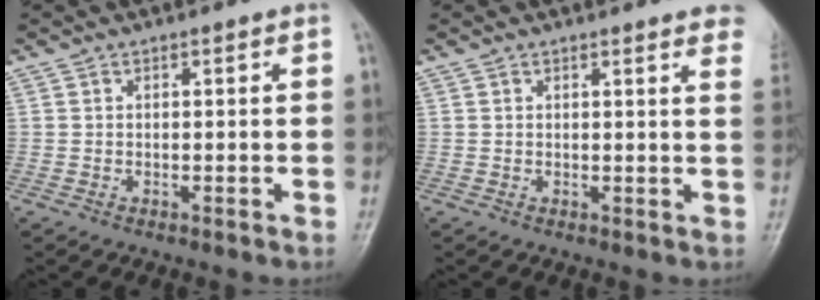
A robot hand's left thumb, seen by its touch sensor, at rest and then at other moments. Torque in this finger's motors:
{"motor_torque": [1.20, 0.35, 0.58, -0.75, 0.00]}